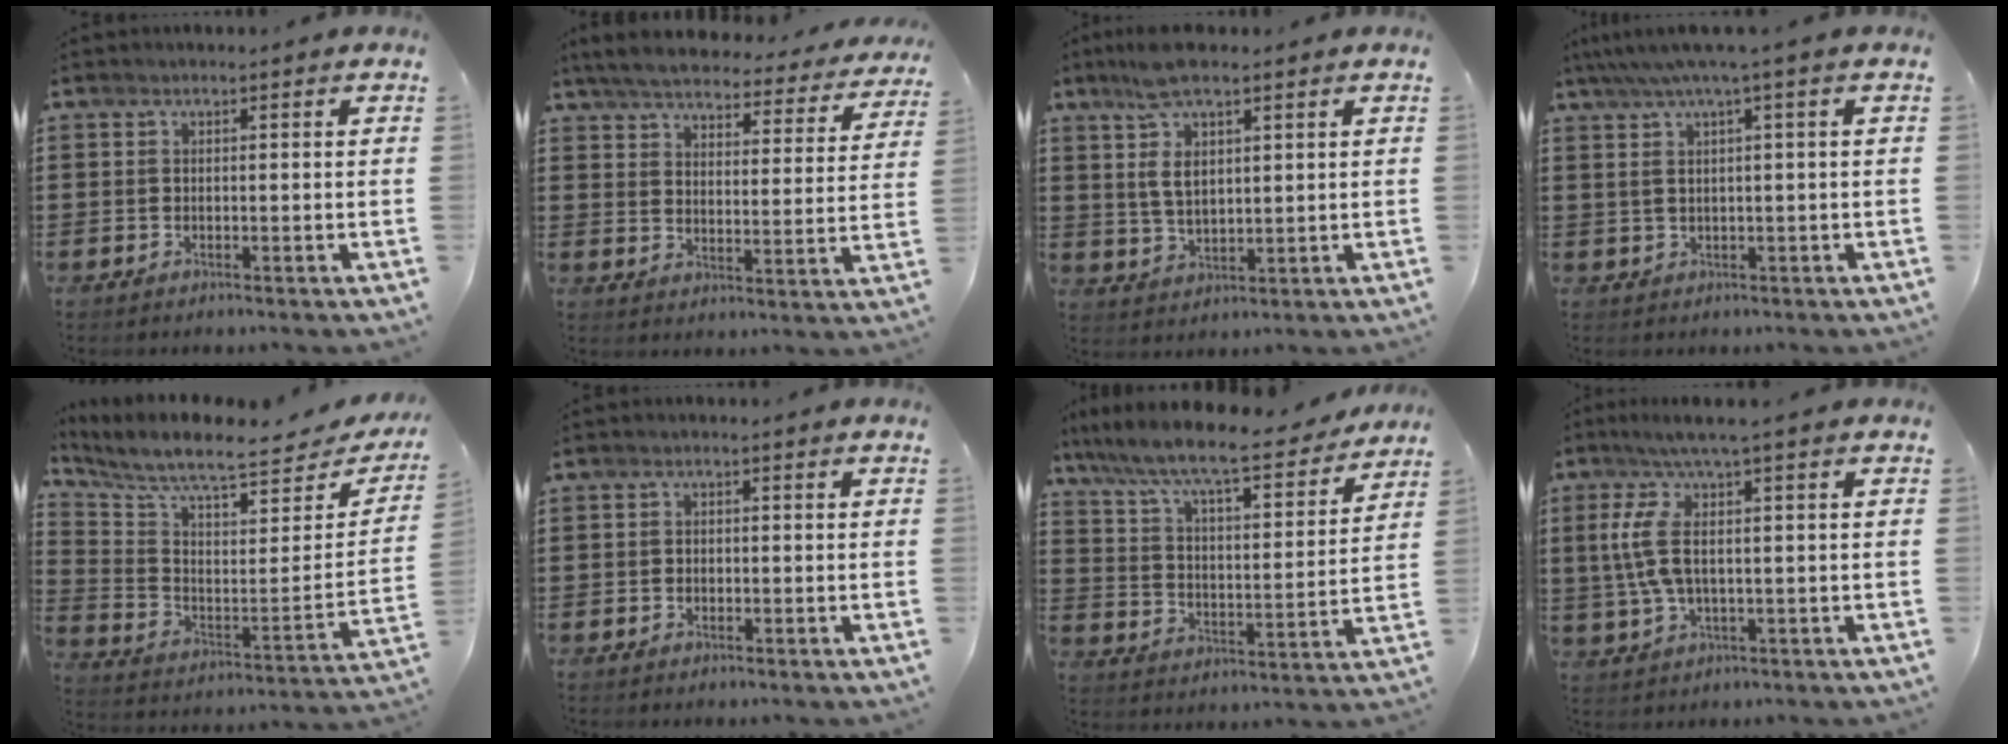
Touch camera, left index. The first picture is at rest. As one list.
[{"total": 5.4, "force": [5.1, 0.4, 1.7], "torque": [-0.059, -0.034, 0.087]}, {"total": 7.1, "force": [3.3, 2.8, 5.6], "torque": [-0.133, 0.004, 0.054]}, {"total": 3.8, "force": [1.0, -0.5, 3.6], "torque": [-0.072, -0.006, 0.011]}, {"total": 7.7, "force": [6.5, 0.7, 4.0], "torque": [-0.101, -0.059, 0.106]}, {"total": 0.8, "force": [-0.3, 0.7, 0.4], "torque": [-0.010, 0.001, -0.007]}, {"total": 9.2, "force": [8.1, 0.4, 4.4], "torque": [-0.119, -0.056, 0.132]}, {"total": 7.5, "force": [1.0, 1.1, 7.4], "torque": [-0.183, -0.019, 0.004]}]